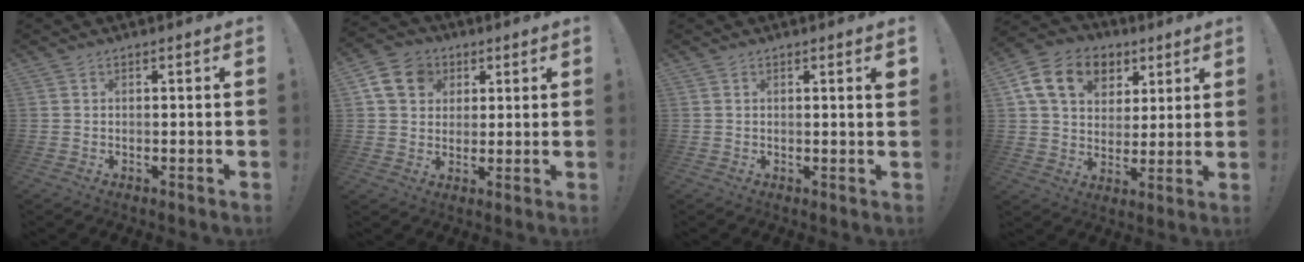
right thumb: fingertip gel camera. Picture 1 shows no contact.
{"total": 11.3, "force": [4.0, 9.4, 4.9], "torque": [-0.072, -0.008, 0.083]}
{"total": 1.7, "force": [0.8, -0.2, 1.5], "torque": [-0.017, -0.004, 0.010]}
{"total": 16.1, "force": [6.9, 11.9, 8.4], "torque": [-0.124, -0.020, 0.131]}